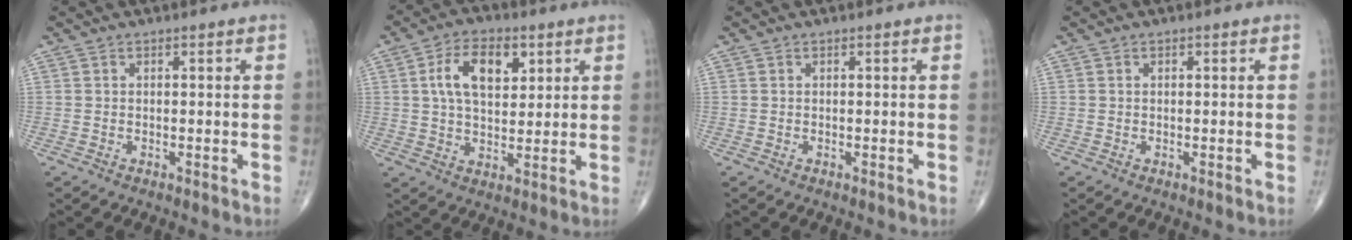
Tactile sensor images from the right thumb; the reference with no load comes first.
{"total": 10.6, "force": [3.4, 6.1, 8.0], "torque": [-0.121, -0.004, 0.059]}
{"total": 0.0}
{"total": 0.0}